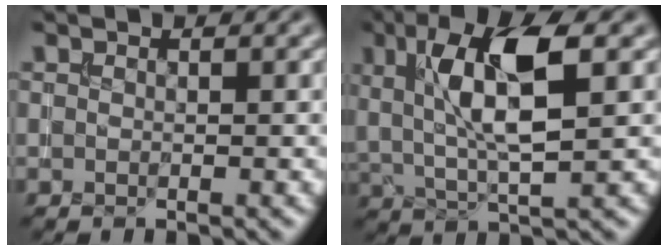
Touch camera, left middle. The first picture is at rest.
{"total": 8.1, "force": [2.0, 2.8, 7.3], "torque": [-0.130, 0.008, 0.036]}